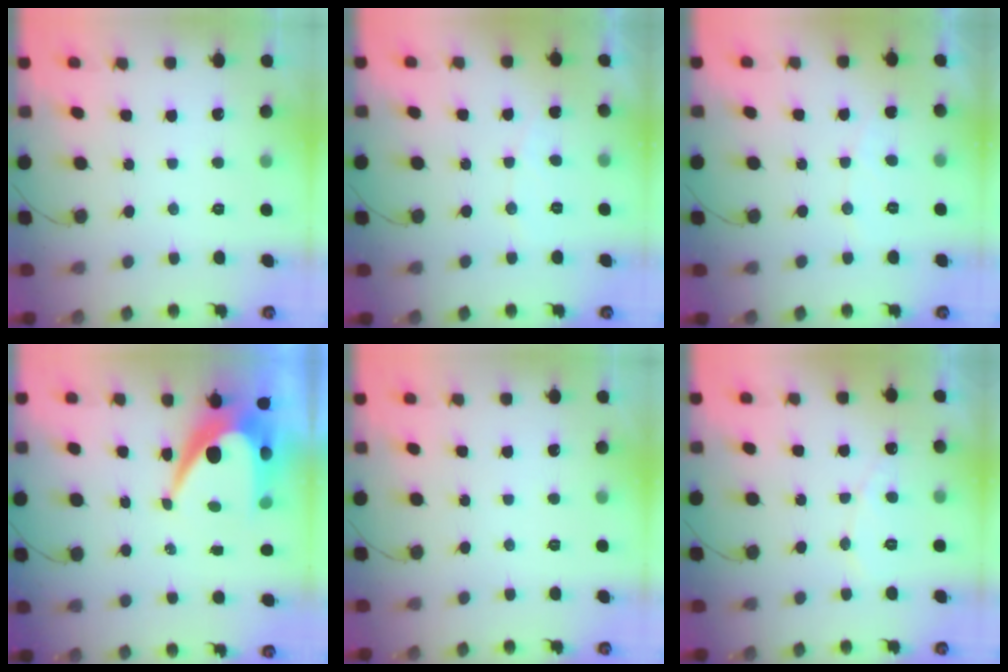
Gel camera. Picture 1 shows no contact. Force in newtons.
{"total": 3.2, "press": 3.2, "slide": 0.1}
{"total": 3.2, "press": 3.2, "slide": 0.1}
{"total": 11.2, "press": 11.2, "slide": 0.6}
{"total": 0.0}
{"total": 5.7, "press": 5.7, "slide": 0.4}